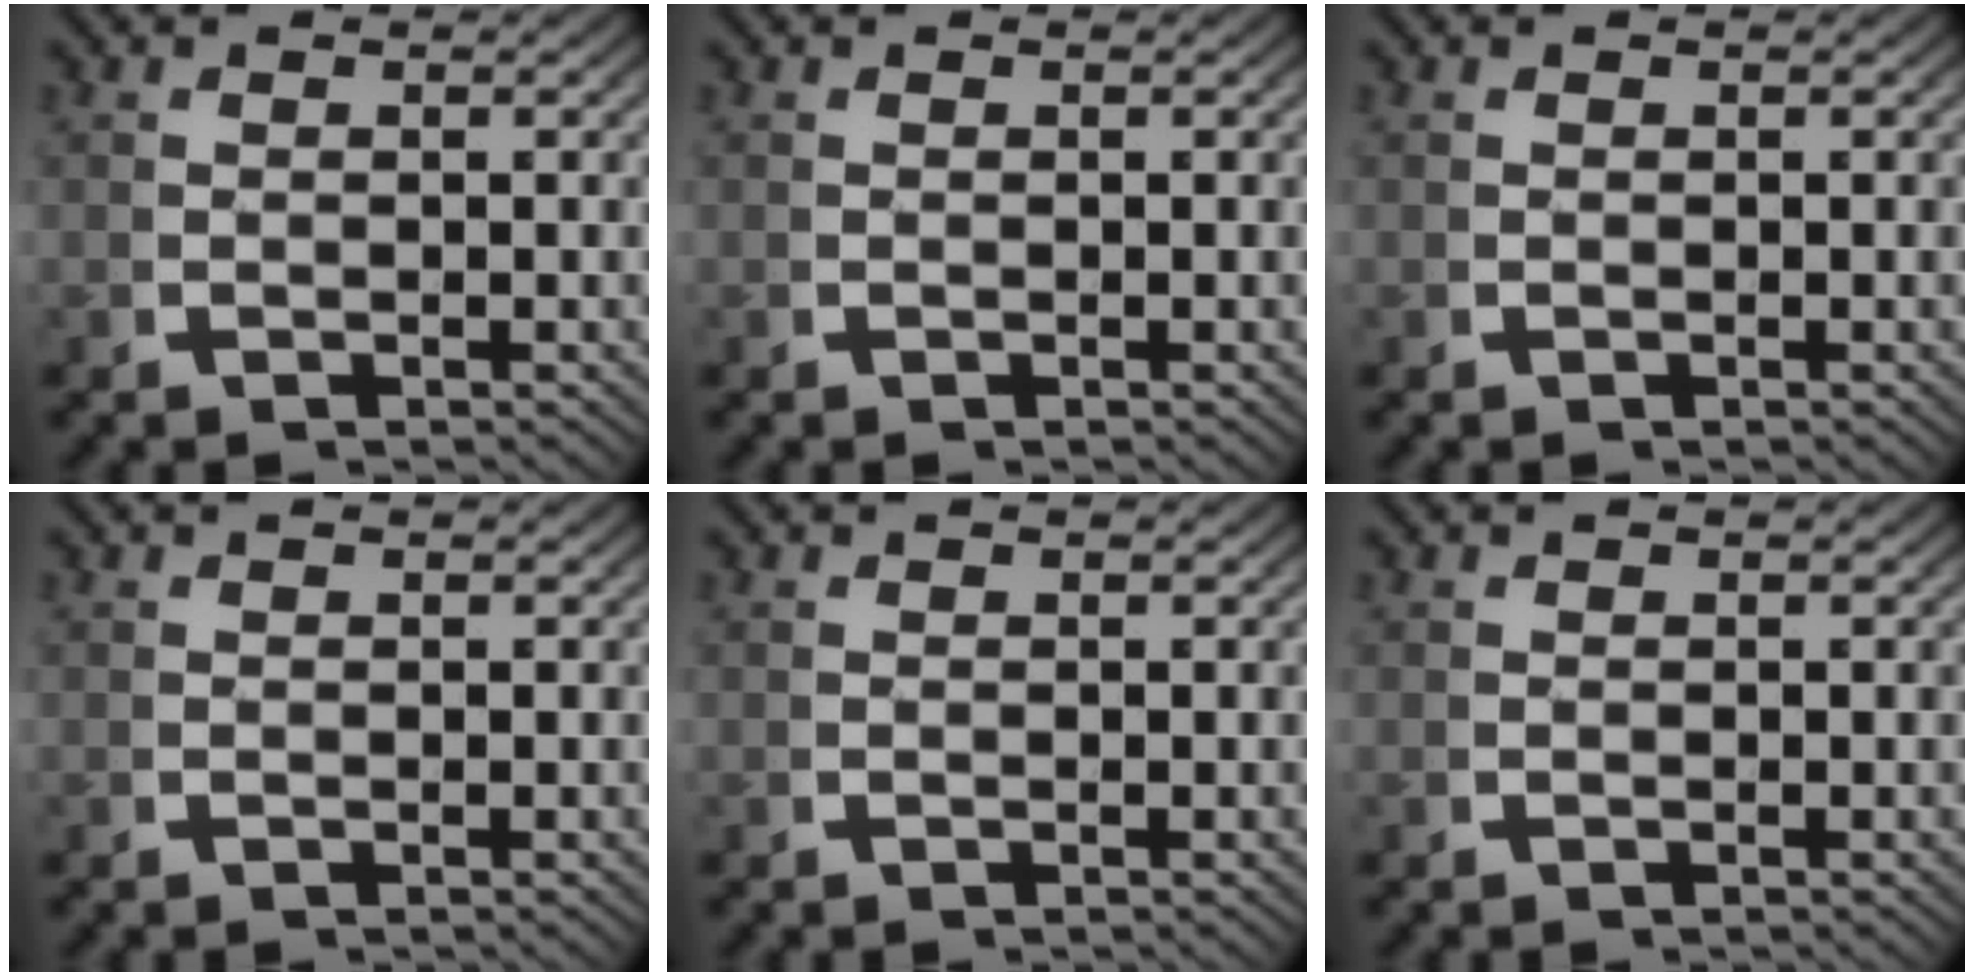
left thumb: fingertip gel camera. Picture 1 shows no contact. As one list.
[{"total": 0.0}, {"total": 0.0}, {"total": 0.0}, {"total": 0.0}, {"total": 0.0}]